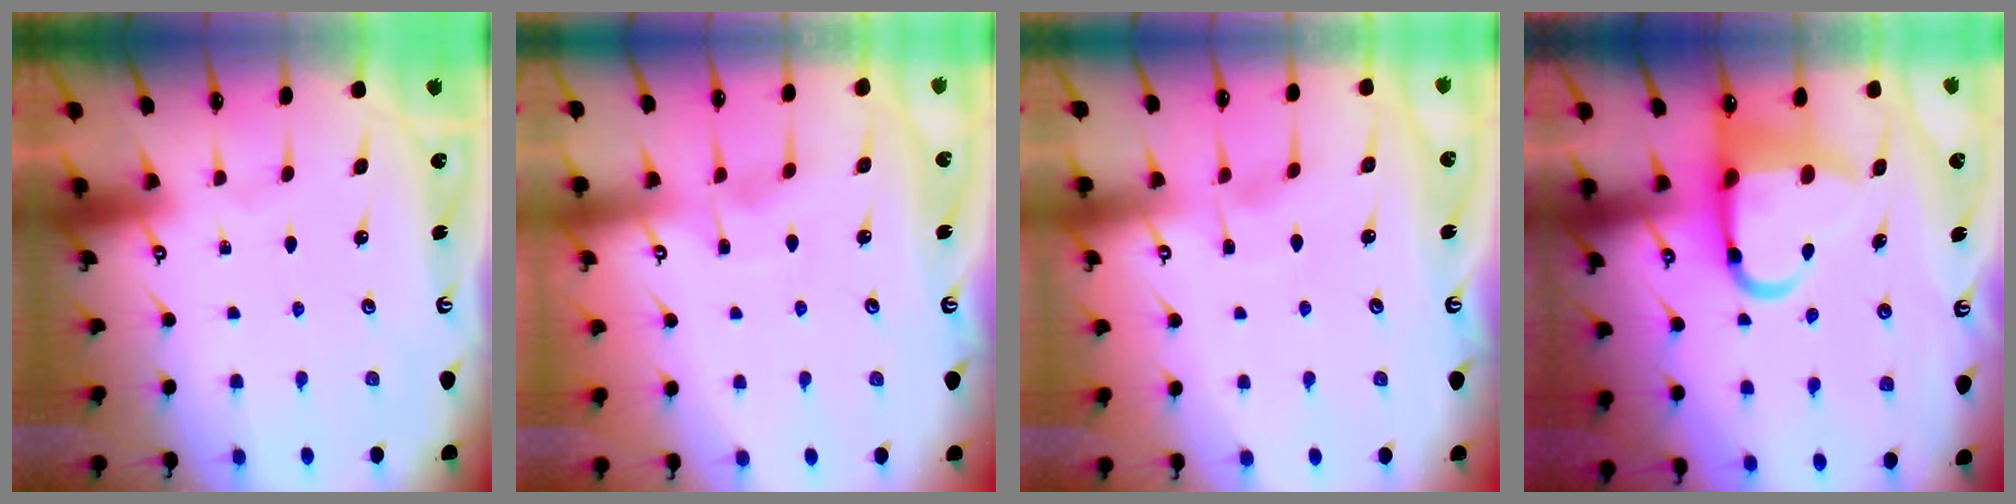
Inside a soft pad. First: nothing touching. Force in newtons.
{"total": 3.2, "press": 3.2, "slide": 0.1}
{"total": 3.3, "press": 3.3, "slide": 0.4}
{"total": 9.7, "press": 9.3, "slide": 2.8}